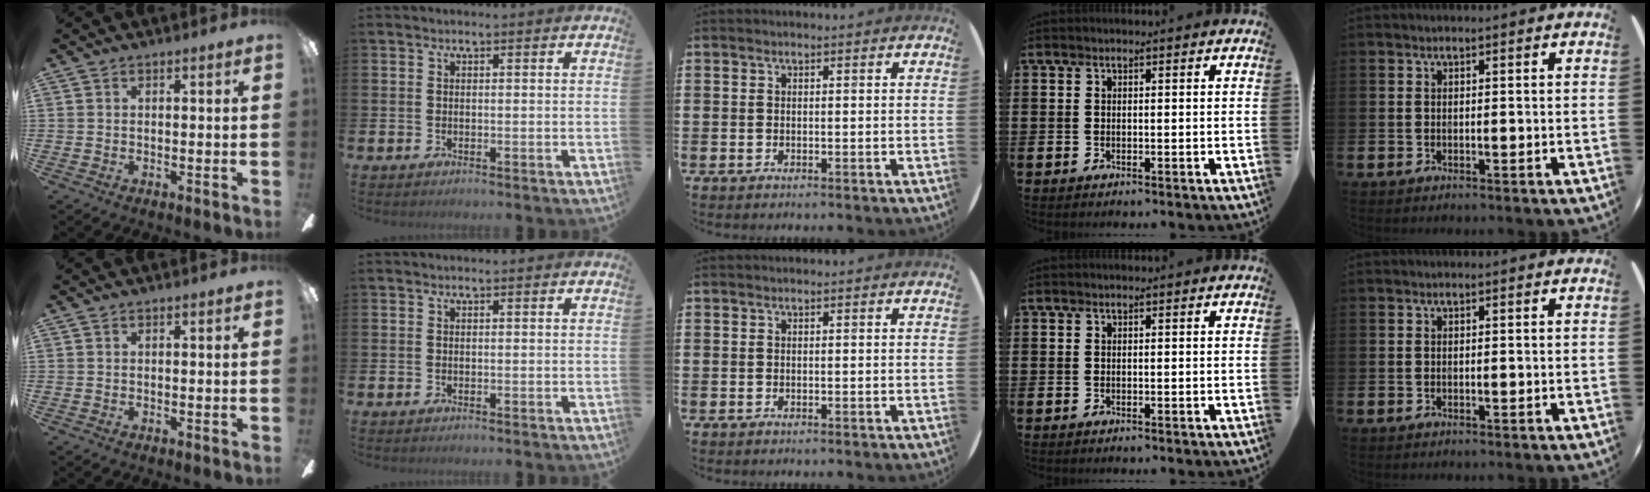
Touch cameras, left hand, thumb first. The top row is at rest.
{}